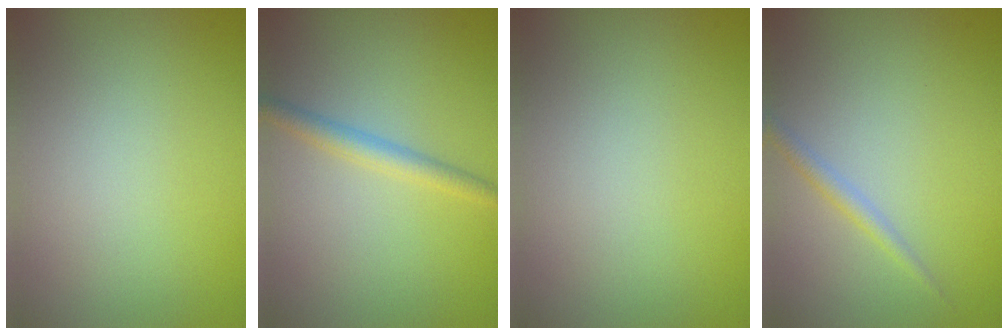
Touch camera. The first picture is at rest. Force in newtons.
{"total": 2.1, "press": 2.1, "slide": 0.1}
{"total": 0.0}
{"total": 1.4, "press": 1.4, "slide": 0.1}